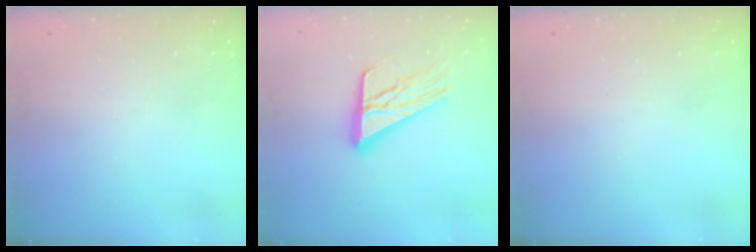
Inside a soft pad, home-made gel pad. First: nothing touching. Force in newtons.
{"total": 16.5, "press": 16.5, "slide": 1.6}
{"total": 0.0}